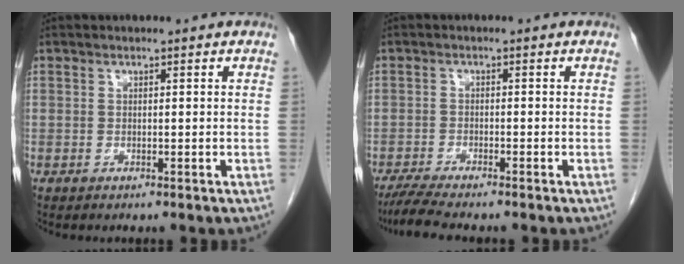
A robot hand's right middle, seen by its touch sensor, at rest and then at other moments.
{"total": 4.9, "force": [-4.2, -0.4, 2.5], "torque": [-0.050, -0.019, -0.074]}